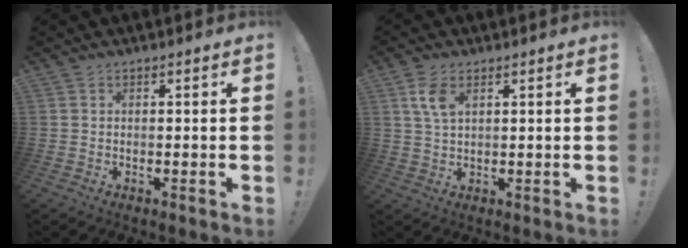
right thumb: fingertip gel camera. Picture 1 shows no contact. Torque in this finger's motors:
{"motor_torque": [0.13, 0.26, 0.75, -0.39, 0.16]}